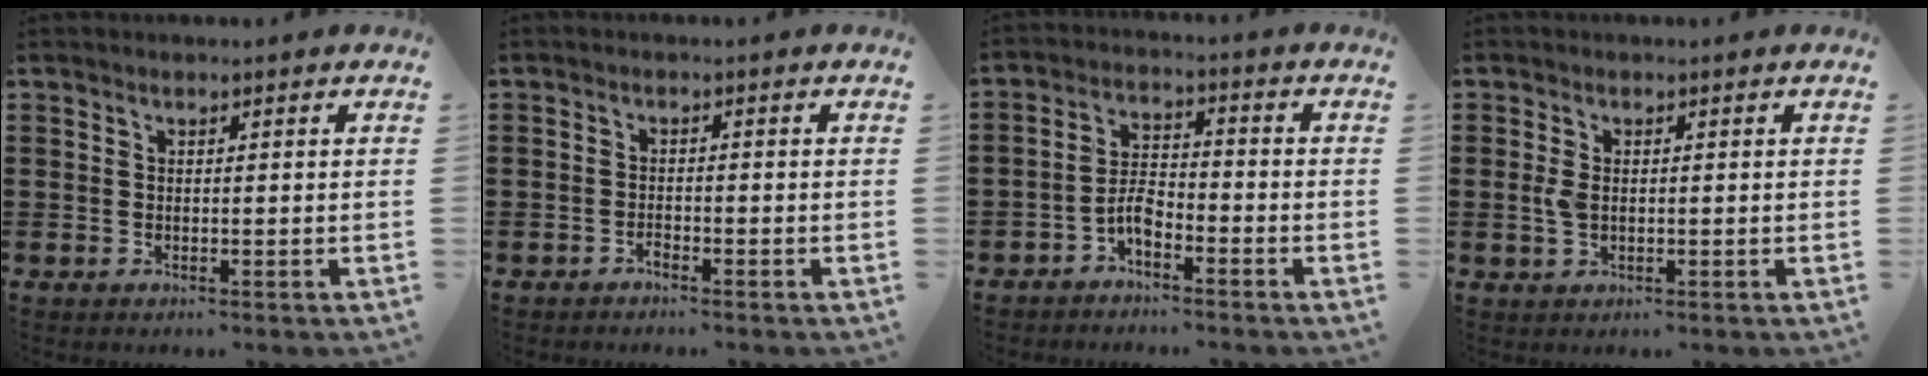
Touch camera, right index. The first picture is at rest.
{"total": 1.1, "force": [-1.1, 0.1, 0.3], "torque": [-0.009, 0.000, -0.021]}
{"total": 4.2, "force": [-2.7, 1.8, 2.7], "torque": [-0.064, 0.006, -0.056]}
{"total": 2.6, "force": [0.1, 1.5, 2.1], "torque": [-0.051, 0.003, -0.002]}